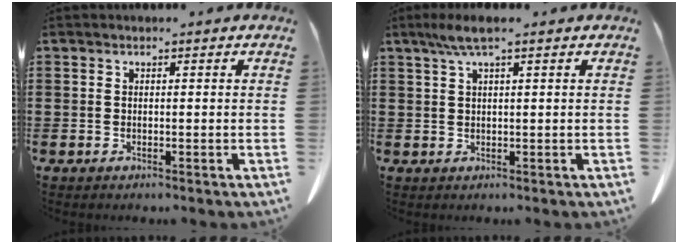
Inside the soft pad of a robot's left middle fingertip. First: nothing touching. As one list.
[{"total": 3.3, "force": [1.6, 0.3, 2.8], "torque": [-0.057, 0.002, 0.028]}]